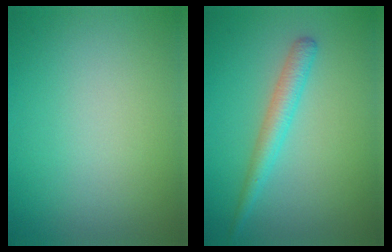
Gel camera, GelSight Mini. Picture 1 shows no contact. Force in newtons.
{"total": 2.7, "press": 2.6, "slide": 0.1}